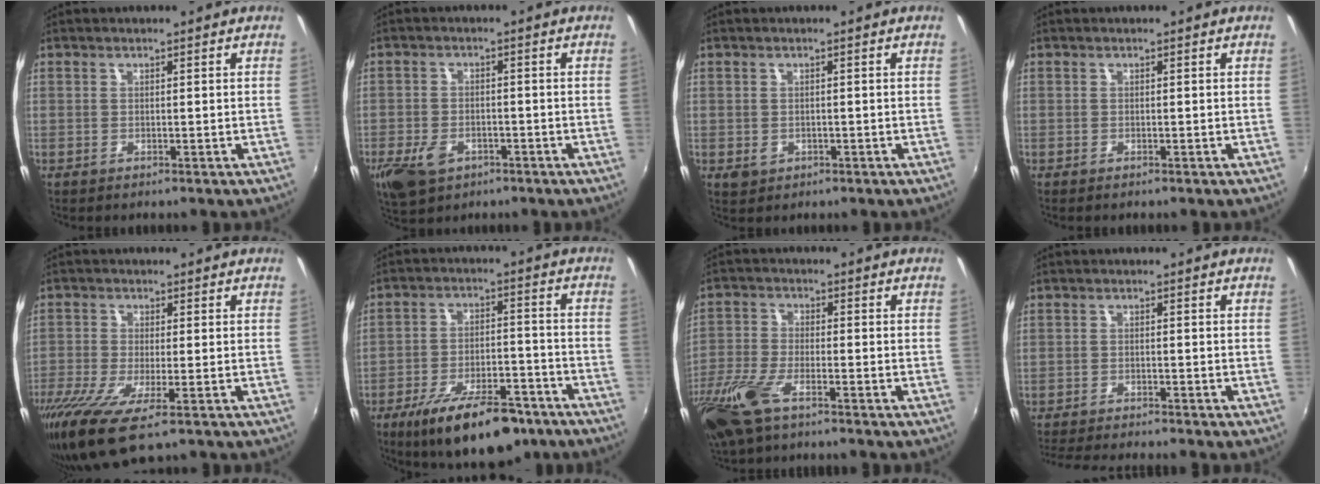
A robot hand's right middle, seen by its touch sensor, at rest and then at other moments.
{"total": 8.0, "force": [-4.2, 5.1, 4.5], "torque": [-0.115, -0.015, -0.073]}
{"total": 2.3, "force": [-0.6, 2.0, 1.0], "torque": [-0.017, -0.003, -0.008]}
{"total": 0.0}
{"total": 10.5, "force": [-6.4, 2.4, 8.0], "torque": [-0.181, -0.048, -0.120]}
{"total": 17.9, "force": [-12.4, 6.4, 11.1], "torque": [-0.193, -0.019, -0.182]}
{"total": 11.7, "force": [-7.4, 3.8, 8.2], "torque": [-0.198, -0.029, -0.152]}
{"total": 7.6, "force": [-7.1, 0.0, 2.8], "torque": [-0.073, -0.021, -0.118]}